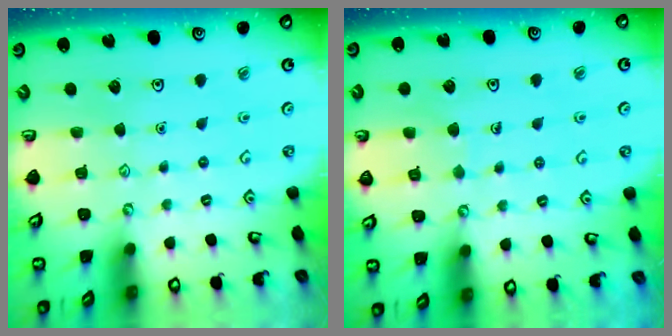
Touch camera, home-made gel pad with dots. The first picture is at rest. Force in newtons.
{"total": 5.1, "press": 5.0, "slide": 0.4}